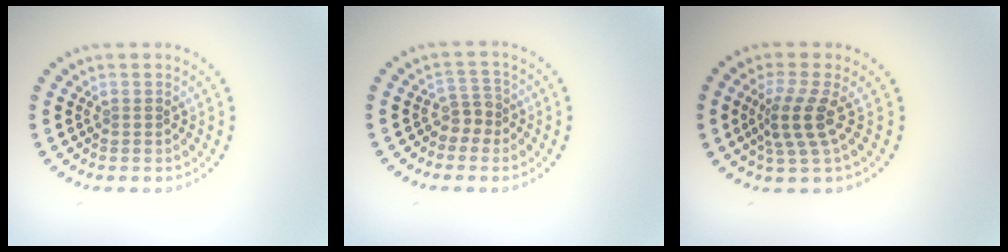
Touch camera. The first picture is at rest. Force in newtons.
{"total": 1.8, "press": 1.3, "slide": 1.3}
{"total": 3.3, "press": 2.5, "slide": 2.2}